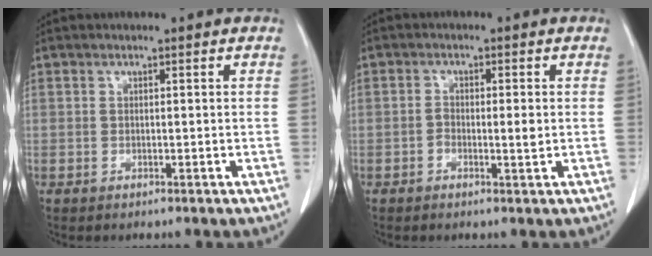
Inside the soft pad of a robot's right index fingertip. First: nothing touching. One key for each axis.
{"total": 2.4, "fx": -0.4, "fy": 0.8, "fz": 2.3, "tx": -0.038, "ty": 0.002, "tz": -0.006}